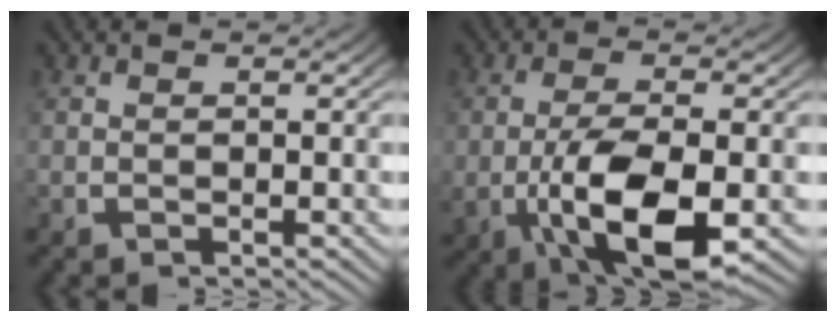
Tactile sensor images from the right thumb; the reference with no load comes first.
{"total": 9.2, "force": [-1.7, 4.6, 7.8], "torque": [-0.163, -0.030, -0.013]}